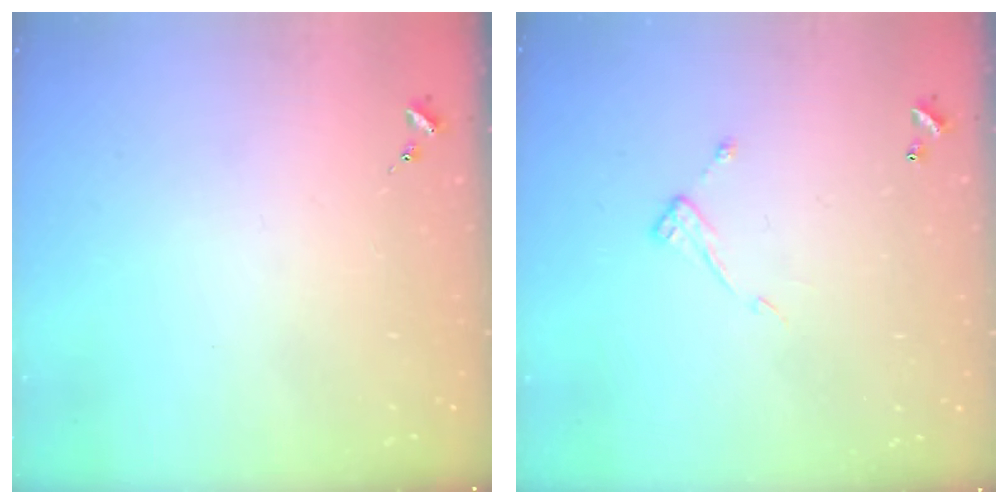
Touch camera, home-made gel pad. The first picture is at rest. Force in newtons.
{"total": 7.5, "press": 7.4, "slide": 0.4}